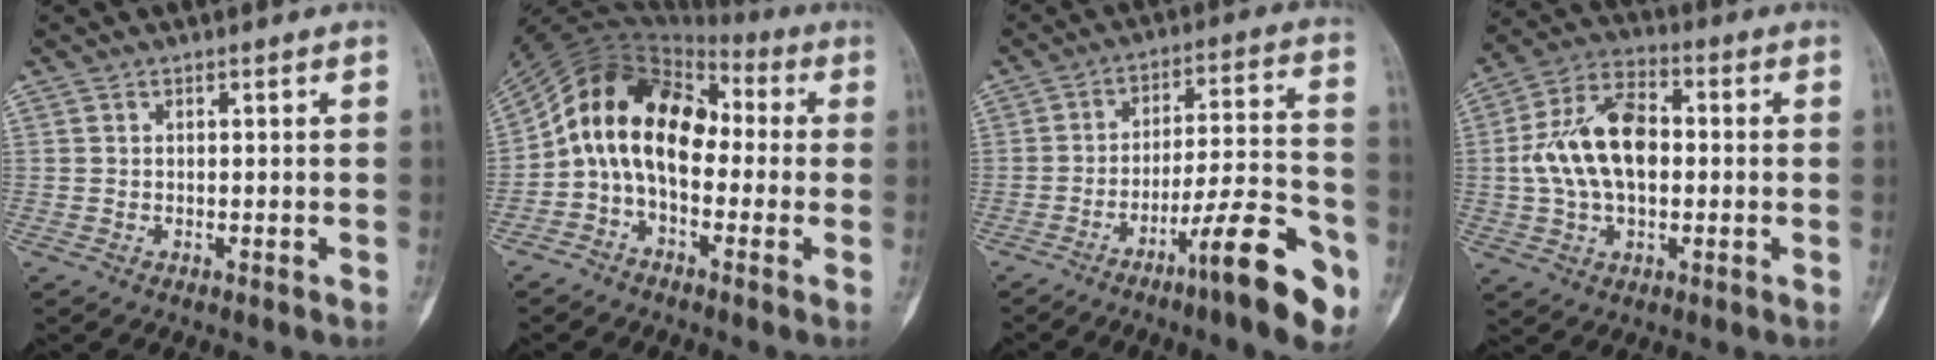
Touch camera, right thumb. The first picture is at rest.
{"total": 14.0, "force": [-0.9, 9.2, 10.5], "torque": [-0.161, 0.062, -0.030]}
{"total": 16.7, "force": [-8.6, 3.1, 14.0], "torque": [-0.199, 0.055, -0.127]}
{"total": 14.9, "force": [0.3, 9.1, 11.8], "torque": [-0.205, 0.027, 0.000]}